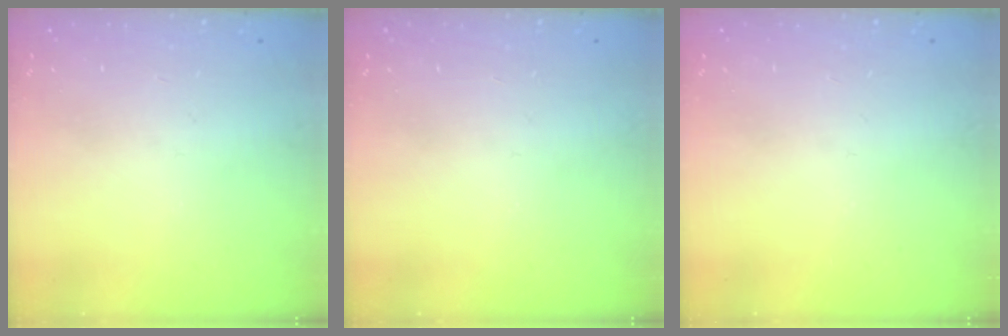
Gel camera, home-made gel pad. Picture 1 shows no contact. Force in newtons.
{"total": 0.0}
{"total": 0.0}